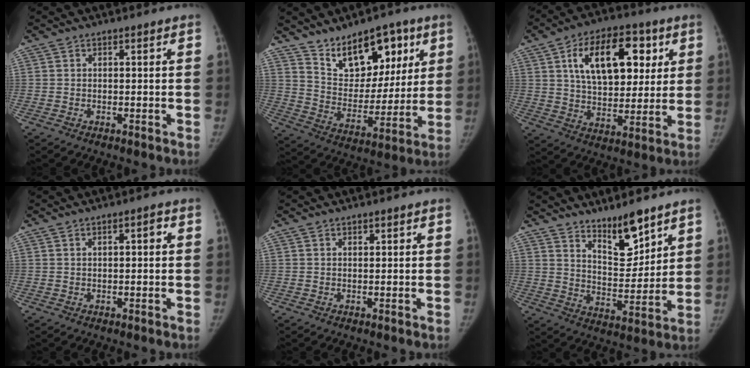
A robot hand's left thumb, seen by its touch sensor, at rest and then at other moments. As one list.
[{"total": 16.2, "force": [9.8, 9.2, 9.0], "torque": [-0.088, -0.054, 0.174]}, {"total": 18.9, "force": [6.5, 10.9, 14.0], "torque": [-0.176, -0.011, 0.106]}, {"total": 2.2, "force": [0.6, 0.8, 2.0], "torque": [-0.028, 0.005, 0.009]}, {"total": 0.7, "force": [0.5, 0.3, 0.3], "torque": [-0.002, -0.003, 0.008]}, {"total": 10.2, "force": [7.6, 3.4, 5.9], "torque": [-0.072, -0.070, 0.141]}]